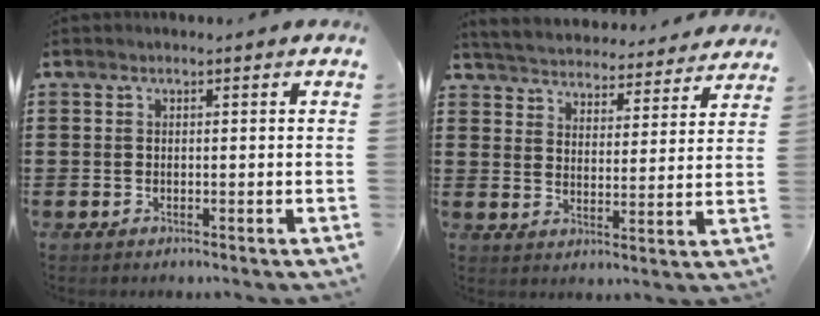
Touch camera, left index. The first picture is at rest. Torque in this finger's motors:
{"motor_torque": [1.26, -0.88, 0.57, 0.13]}